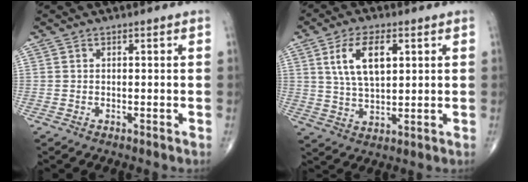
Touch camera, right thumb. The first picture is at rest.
{"total": 10.0, "force": [3.3, 4.9, 8.1], "torque": [-0.143, -0.007, 0.064]}